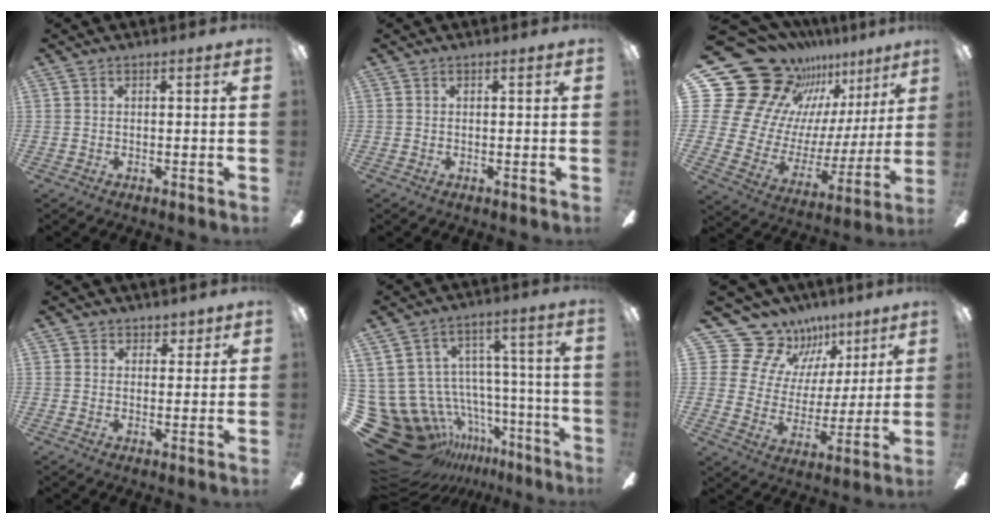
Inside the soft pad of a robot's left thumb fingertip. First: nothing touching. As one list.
[{"total": 0.0}, {"total": 23.4, "force": [16.5, 14.1, 8.9], "torque": [-0.176, -0.146, 0.330]}, {"total": 3.4, "force": [2.4, 2.4, -0.1], "torque": [0.009, -0.007, 0.043]}, {"total": 16.8, "force": [-8.5, 13.2, 6.0], "torque": [-0.128, 0.027, -0.091]}, {"total": 15.5, "force": [10.3, 10.8, 4.2], "torque": [-0.092, -0.072, 0.202]}]